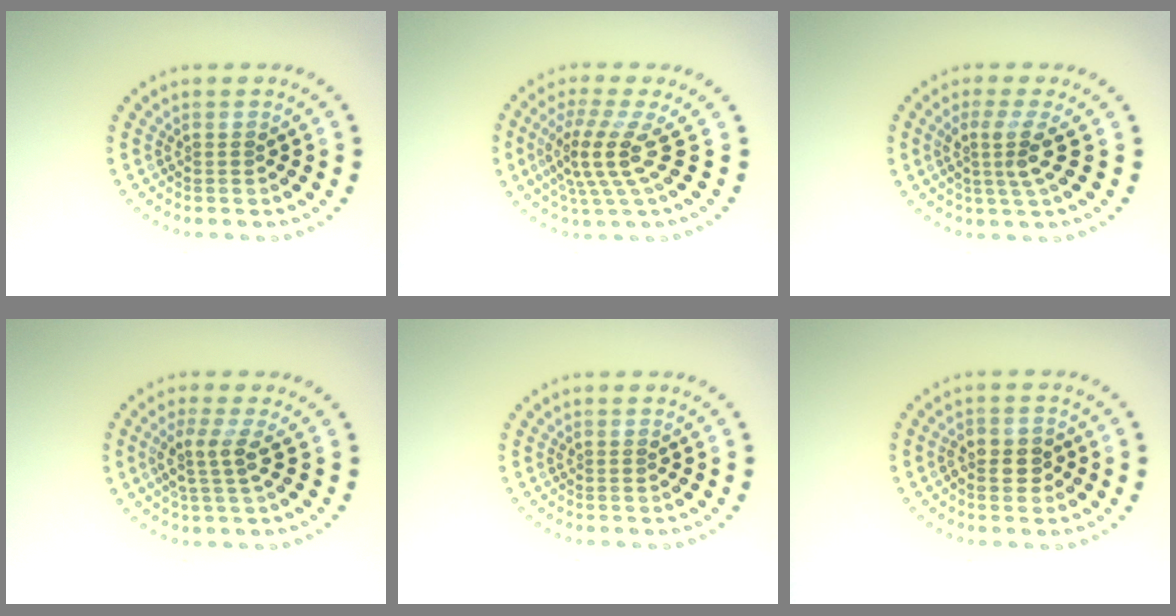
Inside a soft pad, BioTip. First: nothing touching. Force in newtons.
{"total": 4.1, "press": 3.0, "slide": 2.8}
{"total": 2.8, "press": 2.0, "slide": 1.9}
{"total": 2.6, "press": 2.0, "slide": 1.7}
{"total": 0.0}
{"total": 2.6, "press": 2.5, "slide": 0.7}